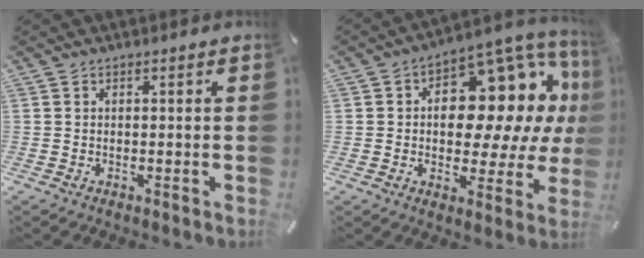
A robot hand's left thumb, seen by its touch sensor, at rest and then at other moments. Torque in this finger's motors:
{"motor_torque": [2.33, 2.18, 1.85, -0.10, 0.31]}